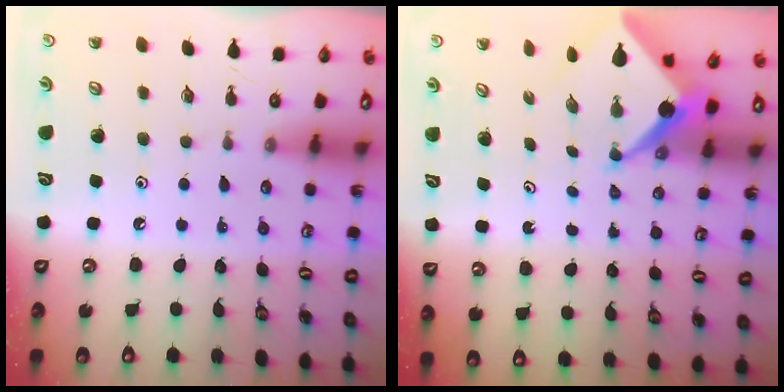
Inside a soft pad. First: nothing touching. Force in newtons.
{"total": 4.5, "press": 4.5, "slide": 0.2}